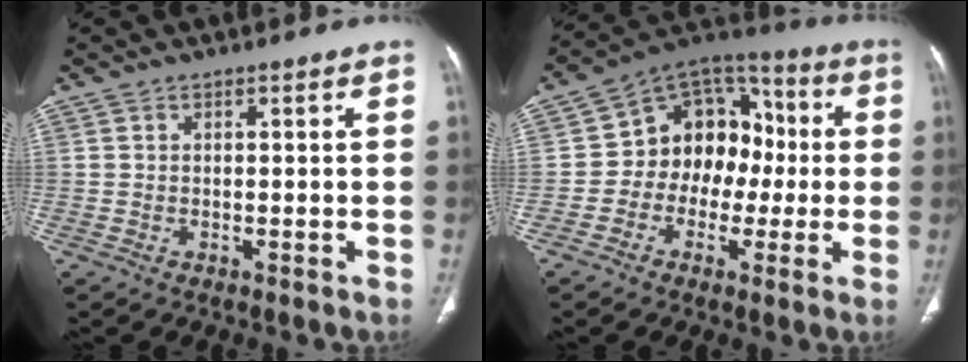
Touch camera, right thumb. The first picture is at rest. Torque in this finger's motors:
{"motor_torque": [-0.43, 0.83, 0.35, 0.38, 0.10]}